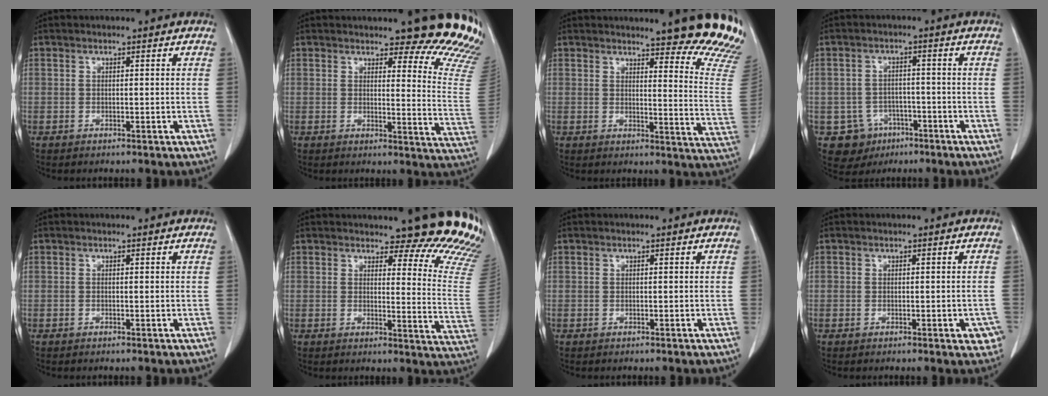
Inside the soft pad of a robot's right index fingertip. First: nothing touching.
{"total": 14.3, "force": [13.2, 1.9, 5.1], "torque": [-0.030, -0.109, 0.115]}
{"total": 15.3, "force": [13.6, 1.1, 6.9], "torque": [-0.065, -0.102, 0.134]}
{"total": 6.2, "force": [-2.8, 5.5, 0.7], "torque": [-0.012, 0.011, -0.035]}
{"total": 0.0}
{"total": 15.7, "force": [14.9, 2.4, 4.3], "torque": [-0.019, -0.117, 0.135]}
{"total": 0.0}
{"total": 3.0, "force": [-1.2, 1.7, 2.2], "torque": [-0.013, 0.006, -0.012]}